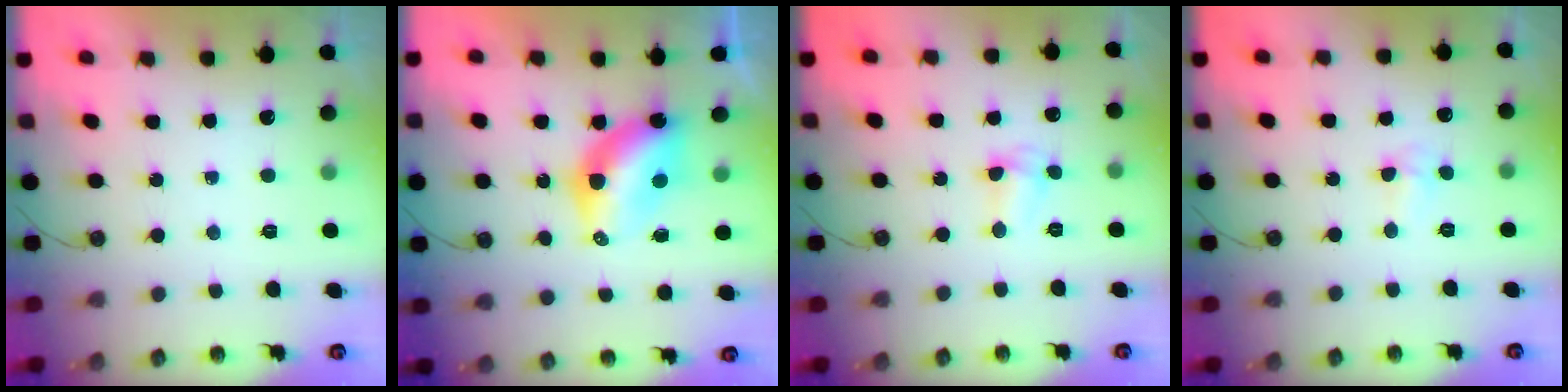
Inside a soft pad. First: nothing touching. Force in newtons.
{"total": 8.2, "press": 8.1, "slide": 0.2}
{"total": 4.5, "press": 4.4, "slide": 0.6}
{"total": 4.0, "press": 2.2, "slide": 3.4}